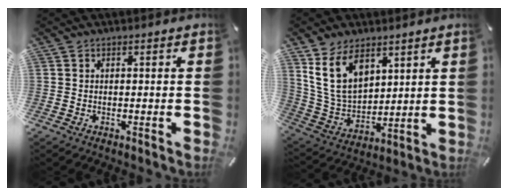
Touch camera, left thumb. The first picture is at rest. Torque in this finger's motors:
{"motor_torque": [2.29, 1.52, 1.40, -1.36, 0.21]}